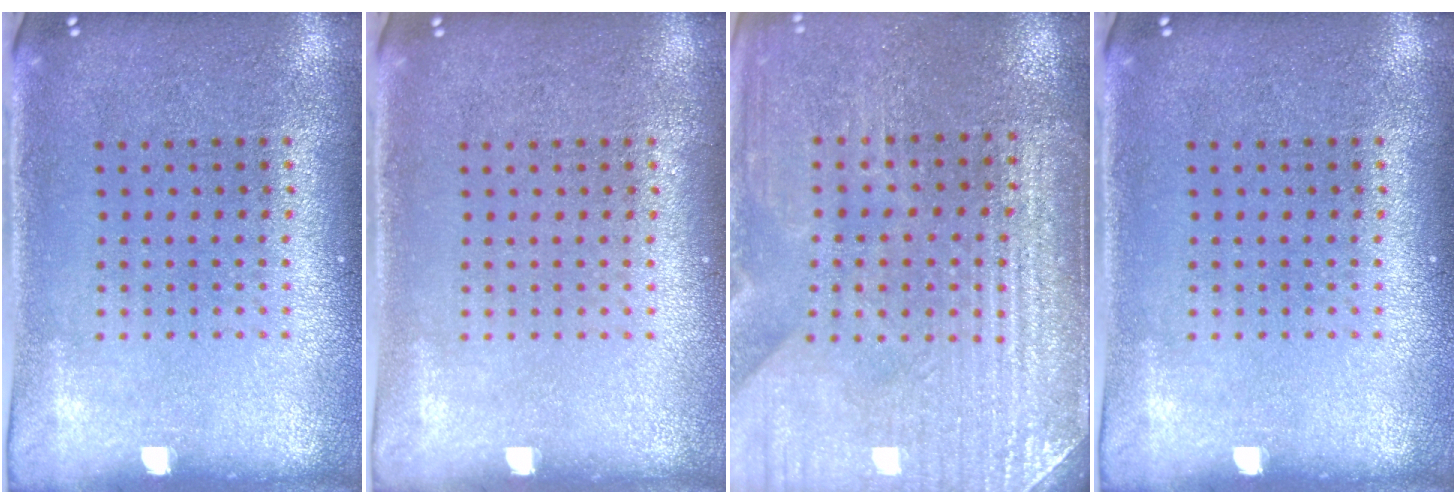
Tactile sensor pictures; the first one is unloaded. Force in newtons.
{"total": 0.0}
{"total": 3.3, "press": 3.3, "slide": 0.2}
{"total": 0.0}